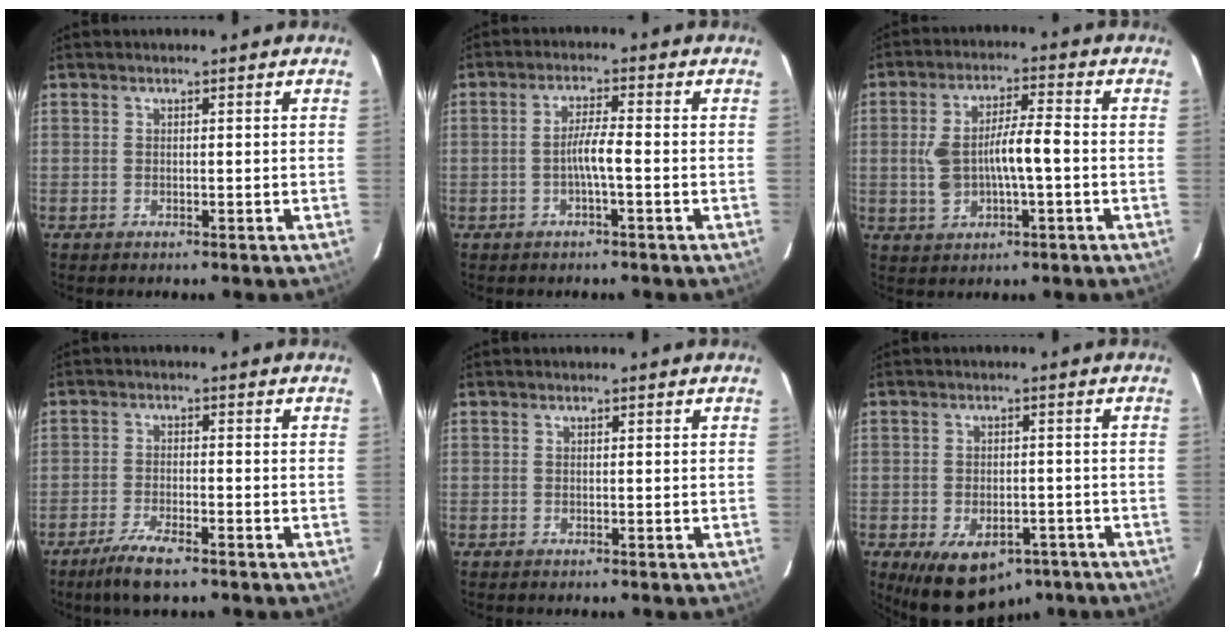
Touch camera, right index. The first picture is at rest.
{"total": 3.7, "force": [-1.0, 0.0, 3.6], "torque": [-0.067, 0.005, -0.018]}
{"total": 8.6, "force": [-0.6, 2.3, 8.2], "torque": [-0.166, 0.018, -0.005]}
{"total": 6.0, "force": [-4.3, 0.7, 4.1], "torque": [-0.084, -0.013, -0.076]}
{"total": 0.0}
{"total": 10.9, "force": [-6.5, 6.3, 6.0], "torque": [-0.101, -0.001, -0.087]}